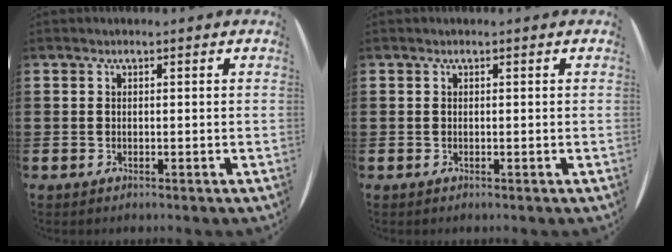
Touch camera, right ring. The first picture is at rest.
{"total": 0.0}